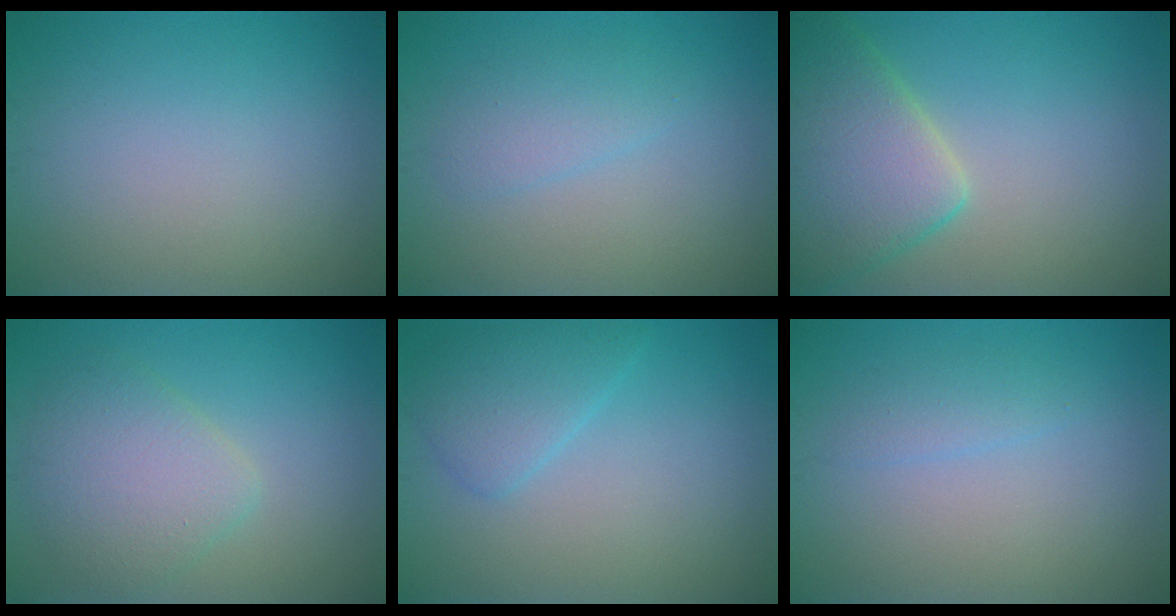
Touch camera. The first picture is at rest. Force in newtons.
{"total": 2.0, "press": 2.0, "slide": 0.1}
{"total": 7.2, "press": 7.2, "slide": 0.5}
{"total": 4.1, "press": 4.1, "slide": 0.2}
{"total": 2.9, "press": 2.9, "slide": 0.1}
{"total": 1.2, "press": 1.2, "slide": 0.1}